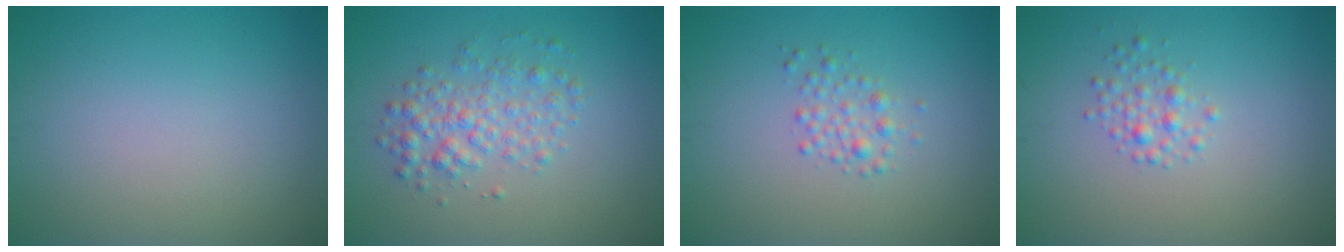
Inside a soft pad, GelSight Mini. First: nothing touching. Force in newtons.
{"total": 3.2, "press": 3.2, "slide": 0.1}
{"total": 1.6, "press": 1.6, "slide": 0.0}
{"total": 1.6, "press": 1.6, "slide": 0.1}